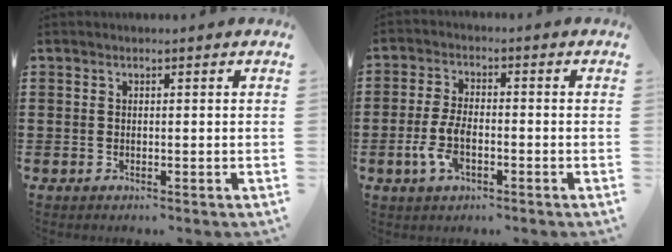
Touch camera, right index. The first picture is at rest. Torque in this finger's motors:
{"motor_torque": [2.14, 0.00, 0.48, 0.10]}